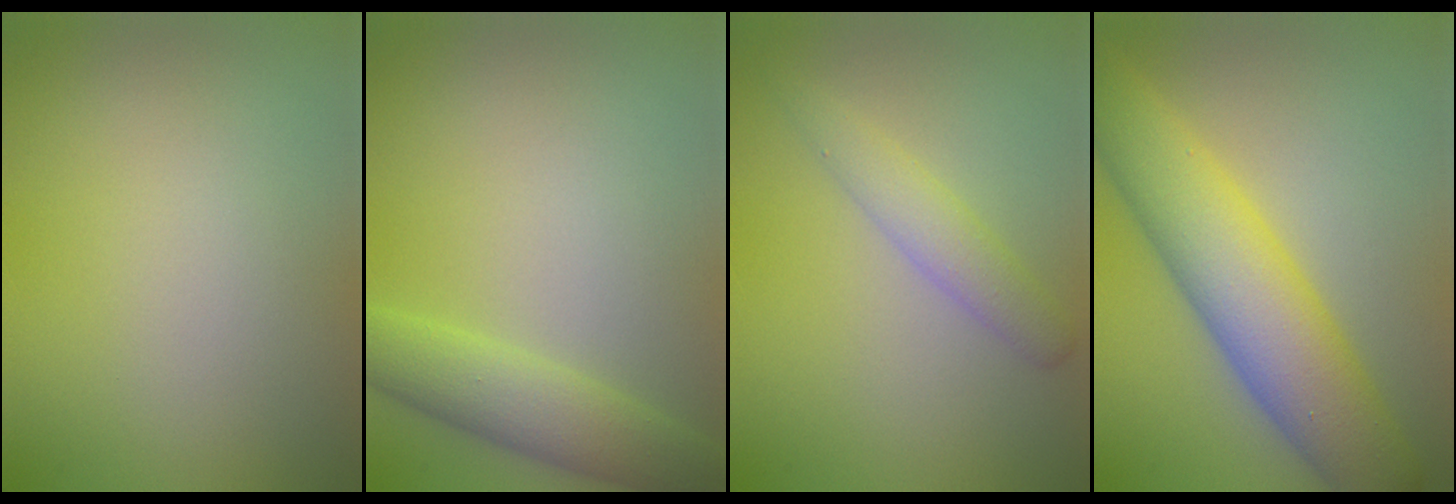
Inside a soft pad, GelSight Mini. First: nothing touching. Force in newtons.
{"total": 4.2, "press": 4.2, "slide": 0.2}
{"total": 2.3, "press": 2.3, "slide": 0.2}
{"total": 8.6, "press": 8.6, "slide": 0.2}